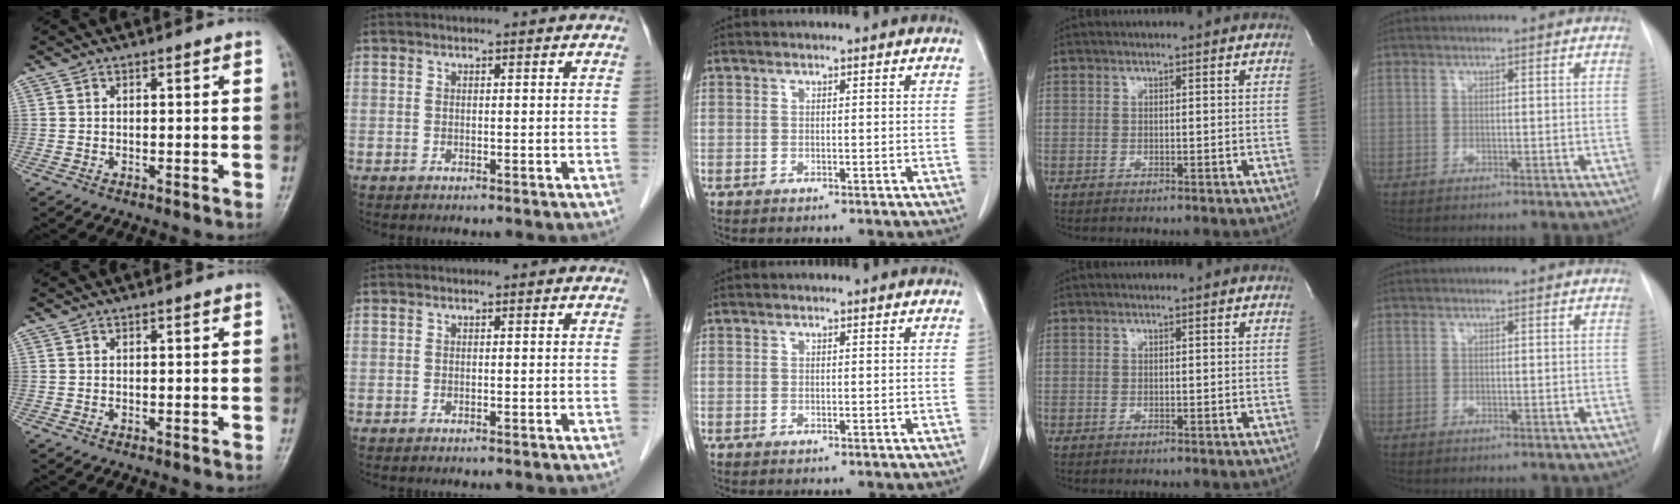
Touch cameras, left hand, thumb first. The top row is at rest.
{}